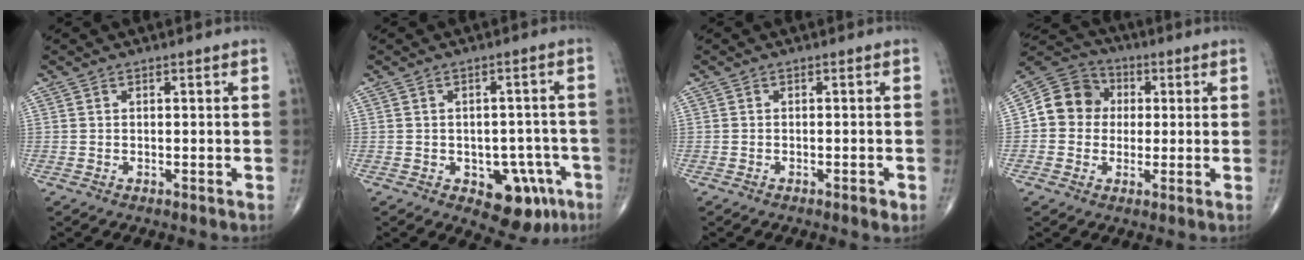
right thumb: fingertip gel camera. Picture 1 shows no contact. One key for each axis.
{"total": 10.1, "fx": -4.5, "fy": 6.1, "fz": 6.8, "tx": -0.041, "ty": 0.025, "tz": -0.049}
{"total": 1.3, "fx": -0.8, "fy": 0.4, "fz": 1.0, "tx": -0.014, "ty": -0.002, "tz": -0.014}
{"total": 10.0, "fx": 0.7, "fy": 9.0, "fz": 4.3, "tx": -0.049, "ty": 0.021, "tz": 0.000}